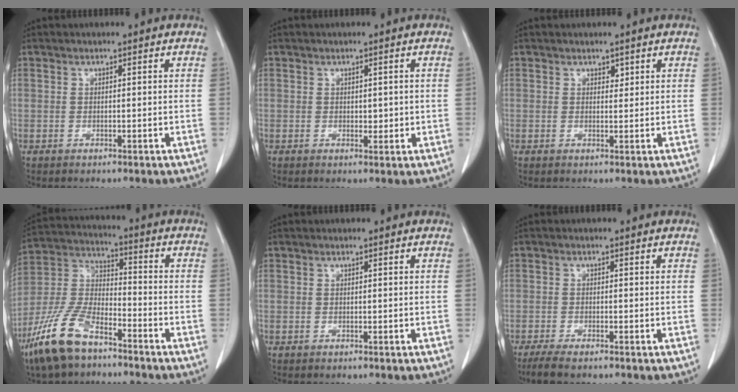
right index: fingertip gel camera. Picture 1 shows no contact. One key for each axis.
{"total": 1.7, "fx": 0.1, "fy": 1.1, "fz": 1.3, "tx": -0.012, "ty": -0.001, "tz": 0.004}
{"total": 0.9, "fx": 0.6, "fy": 0.6, "fz": 0.4, "tx": -0.001, "ty": -0.004, "tz": 0.007}
{"total": 13.3, "fx": -8.9, "fy": 4.9, "fz": 8.5, "tx": -0.195, "ty": -0.009, "tz": -0.174}
{"total": 0.0}
{"total": 4.0, "fx": -3.1, "fy": 0.6, "fz": 2.4, "tx": -0.042, "ty": -0.011, "tz": -0.049}